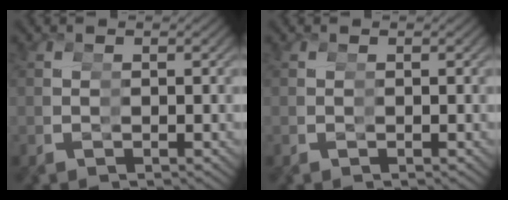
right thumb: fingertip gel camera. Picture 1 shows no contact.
{"total": 0.0}